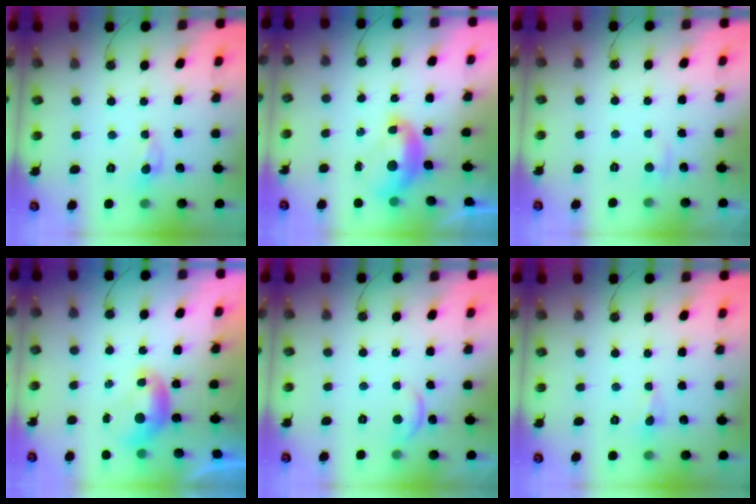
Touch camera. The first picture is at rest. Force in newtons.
{"total": 2.0, "press": 1.9, "slide": 0.7}
{"total": 1.7, "press": 1.6, "slide": 0.5}
{"total": 0.0}
{"total": 0.5, "press": 0.4, "slide": 0.3}
{"total": 0.6, "press": 0.5, "slide": 0.3}